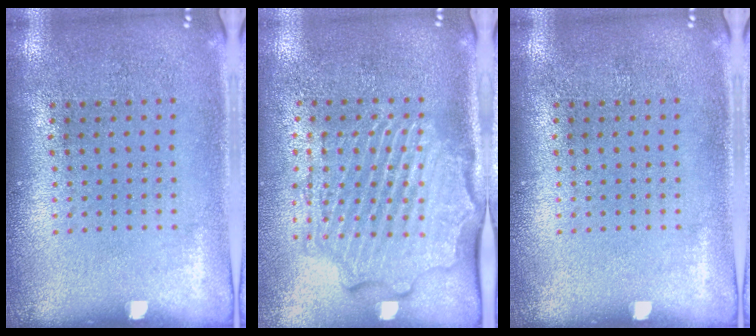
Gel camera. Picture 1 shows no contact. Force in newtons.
{"total": 2.6, "press": 2.3, "slide": 1.2}
{"total": 0.0}